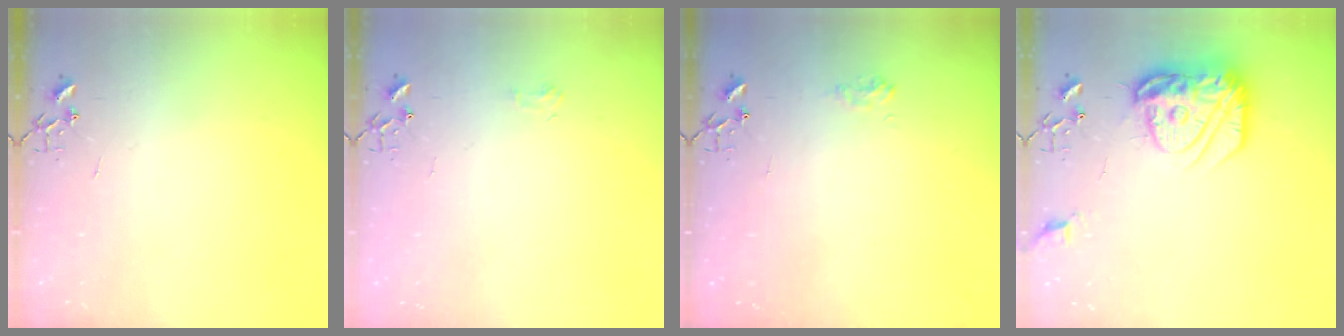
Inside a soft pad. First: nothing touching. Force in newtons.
{"total": 4.8, "press": 4.7, "slide": 0.6}
{"total": 6.9, "press": 6.9, "slide": 0.7}
{"total": 17.7, "press": 17.6, "slide": 1.4}